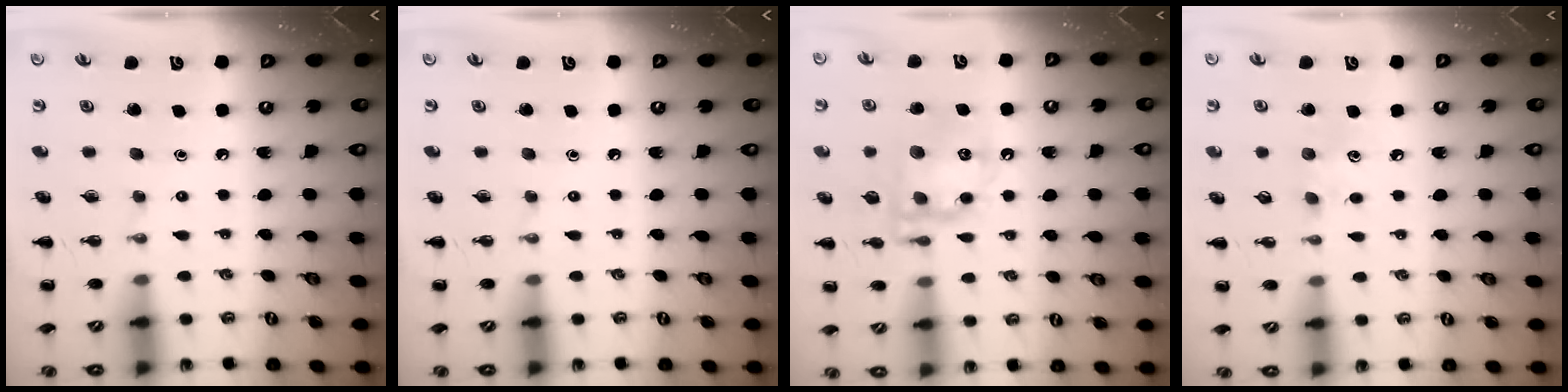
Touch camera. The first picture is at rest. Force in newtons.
{"total": 0.0}
{"total": 16.3, "press": 16.1, "slide": 2.5}
{"total": 4.5, "press": 4.3, "slide": 1.3}